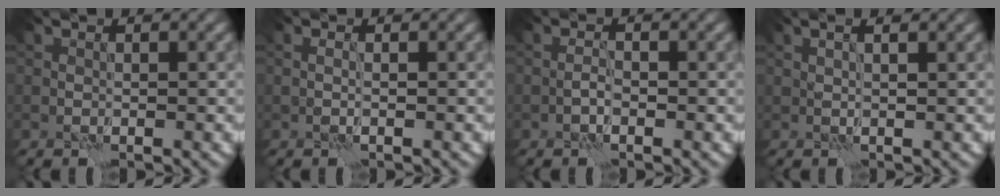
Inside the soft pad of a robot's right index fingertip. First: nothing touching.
{"total": 0.9, "force": [-0.1, 0.3, 0.8], "torque": [-0.016, -0.003, -0.002]}
{"total": 1.1, "force": [-0.6, 0.4, 0.9], "torque": [-0.018, 0.004, -0.013]}
{"total": 2.8, "force": [1.6, 1.1, 2.1], "torque": [-0.016, 0.017, -0.003]}